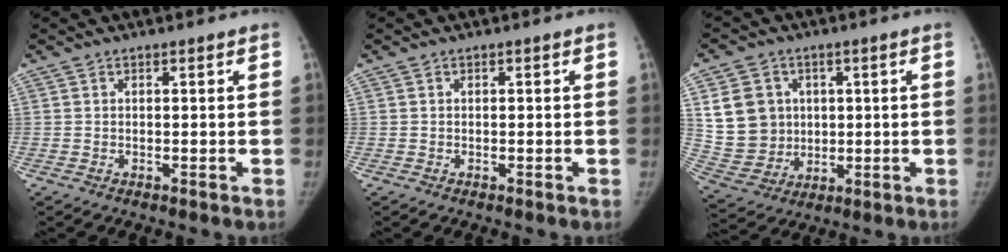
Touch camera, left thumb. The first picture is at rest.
{"total": 0.0}
{"total": 12.3, "force": [2.7, 10.9, 5.0], "torque": [-0.066, -0.007, 0.066]}